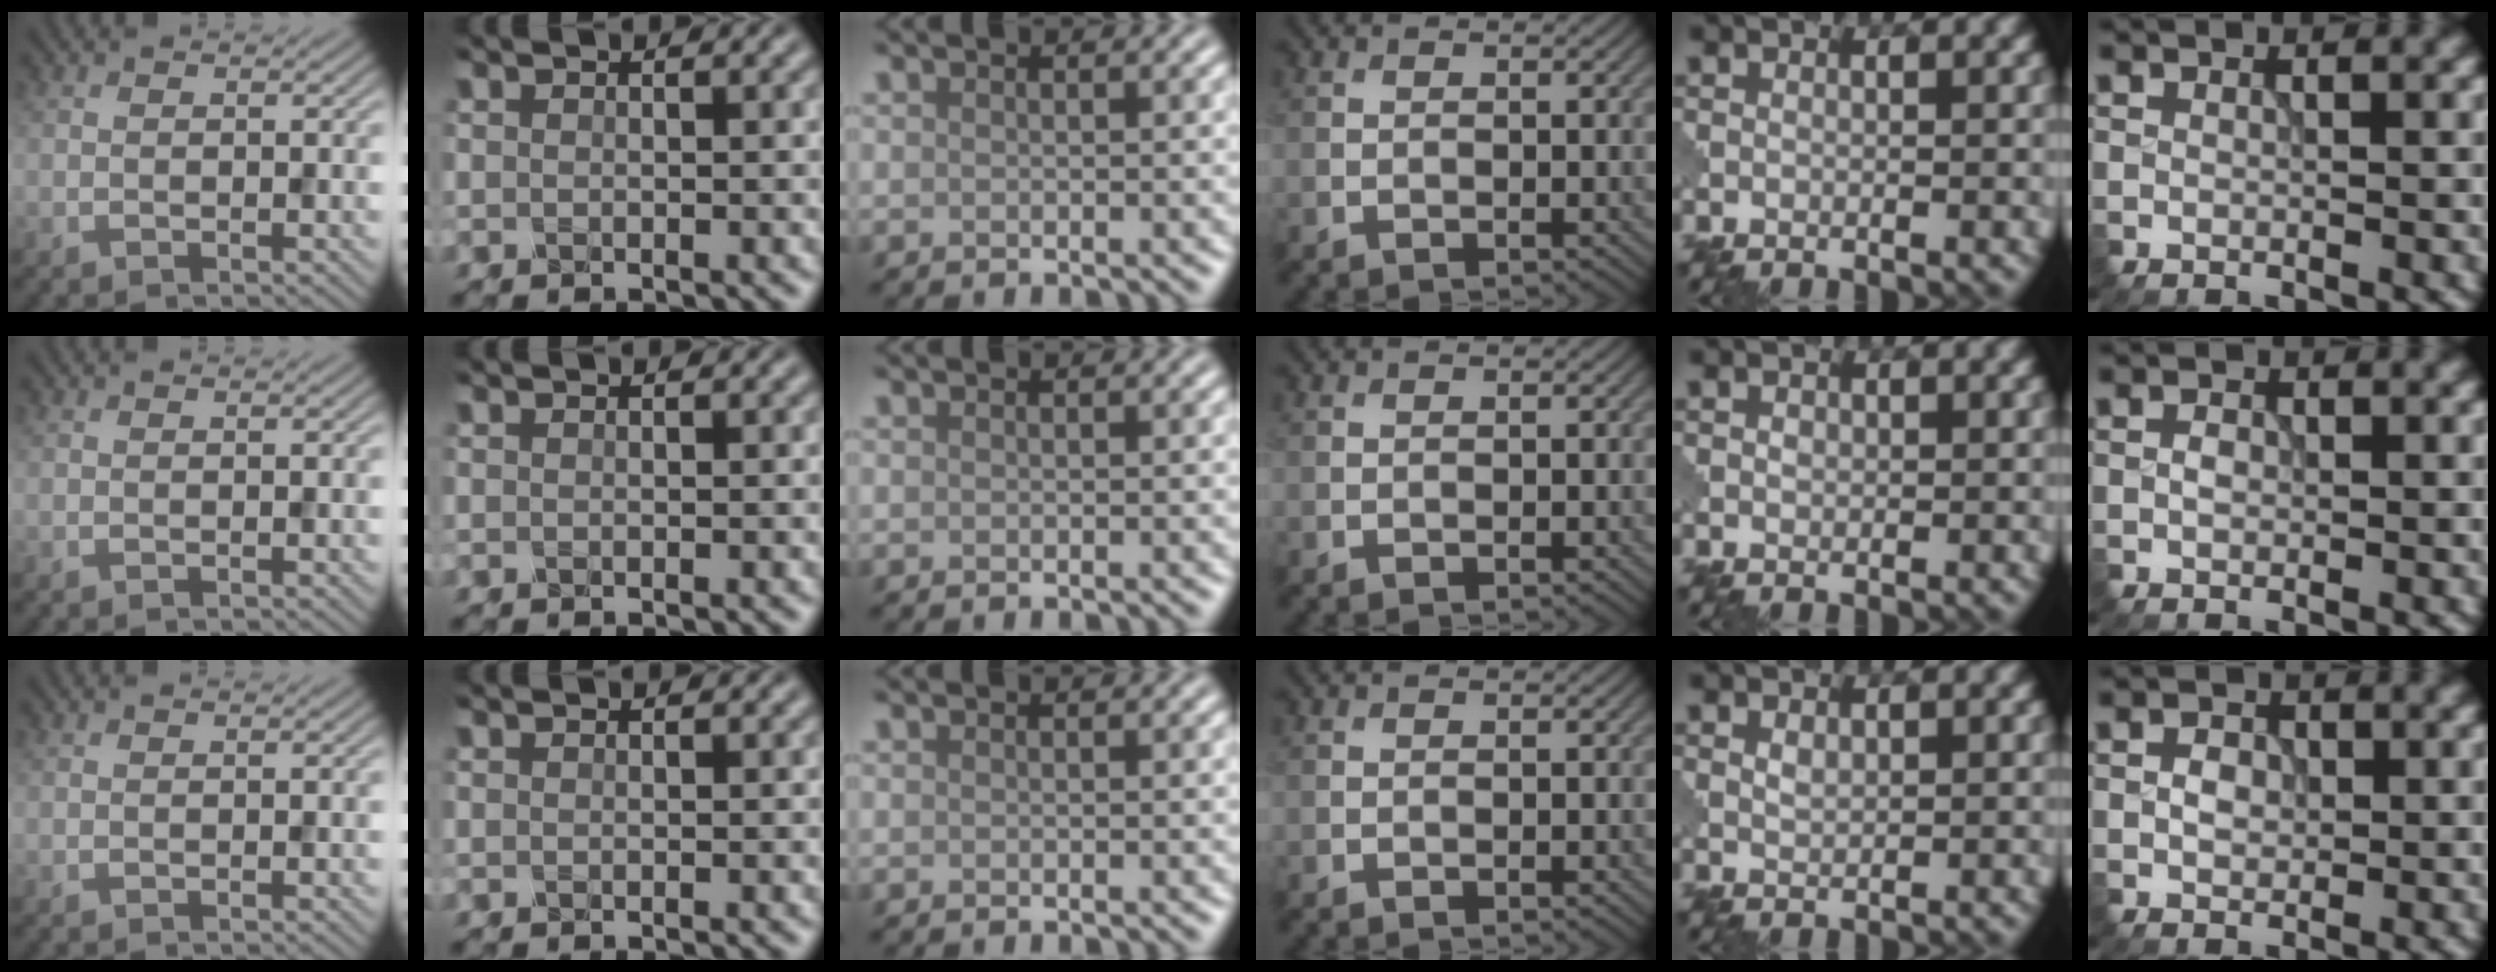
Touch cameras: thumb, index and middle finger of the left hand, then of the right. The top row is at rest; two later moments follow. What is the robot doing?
{"motion": "close", "object": "eyeshadow palette"}